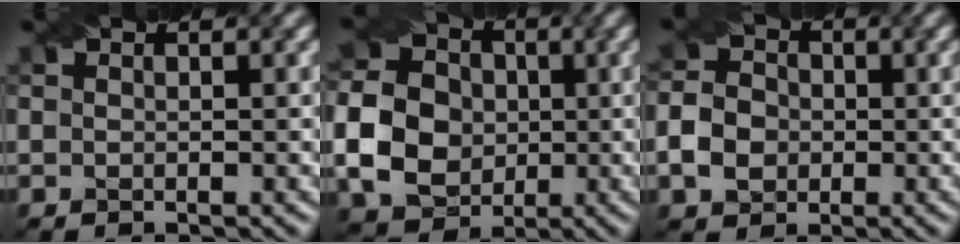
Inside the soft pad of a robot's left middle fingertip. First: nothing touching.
{"total": 8.4, "force": [-0.9, 7.1, 4.3], "torque": [-0.098, -0.003, -0.025]}
{"total": 3.9, "force": [-1.1, 3.3, 1.8], "torque": [-0.035, 0.006, -0.027]}